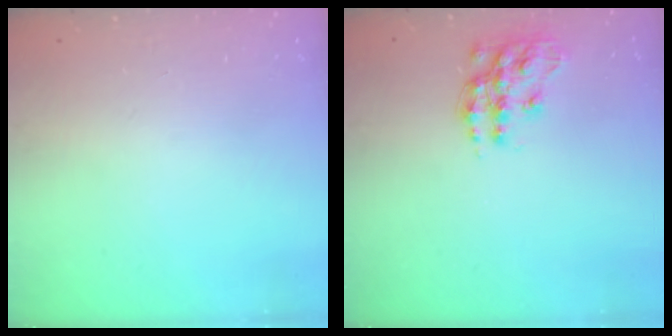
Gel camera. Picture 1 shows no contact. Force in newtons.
{"total": 13.4, "press": 13.4, "slide": 0.9}